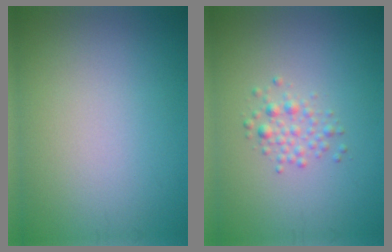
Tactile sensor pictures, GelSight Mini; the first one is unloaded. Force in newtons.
{"total": 1.7, "press": 1.7, "slide": 0.1}